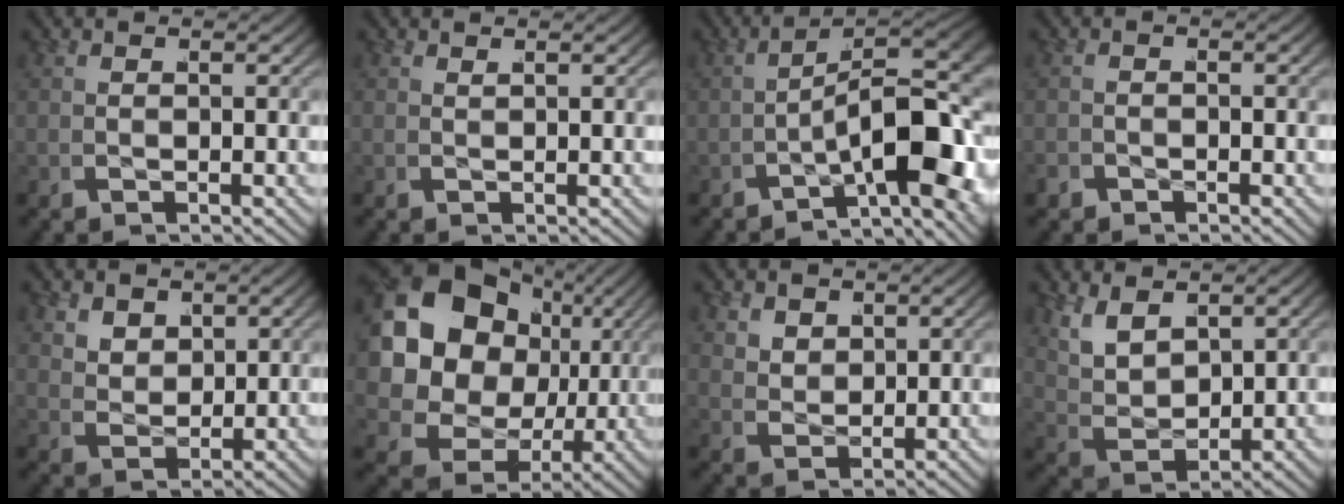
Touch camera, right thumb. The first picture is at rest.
{"total": 0.6, "force": [0.5, -0.4, -0.1], "torque": [0.009, 0.000, 0.013]}
{"total": 11.9, "force": [-1.9, 6.2, 10.0], "torque": [-0.137, -0.021, -0.025]}
{"total": 1.4, "force": [-1.3, 0.2, -0.4], "torque": [0.014, 0.000, -0.026]}
{"total": 3.2, "force": [1.1, 2.3, 2.0], "torque": [-0.044, -0.022, 0.035]}
{"total": 18.8, "force": [1.1, 14.4, 11.9], "torque": [-0.279, -0.036, 0.023]}
{"total": 2.6, "force": [1.0, 1.9, 1.4], "torque": [-0.032, -0.018, 0.033]}
{"total": 6.0, "force": [1.1, 4.2, 4.2], "torque": [-0.103, -0.017, 0.035]}